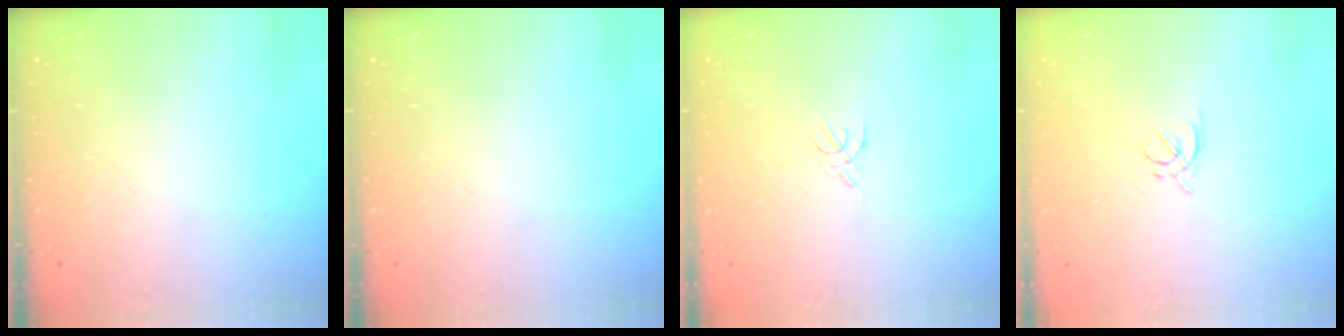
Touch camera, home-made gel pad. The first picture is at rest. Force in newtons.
{"total": 0.0}
{"total": 1.8, "press": 1.7, "slide": 0.5}
{"total": 2.5, "press": 2.4, "slide": 0.6}